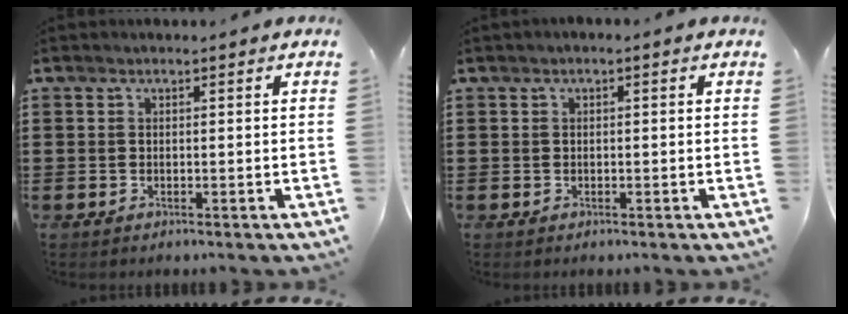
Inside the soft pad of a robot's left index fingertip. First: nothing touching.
{"total": 0.6, "force": [-0.4, 0.2, 0.4], "torque": [-0.008, -0.002, -0.007]}